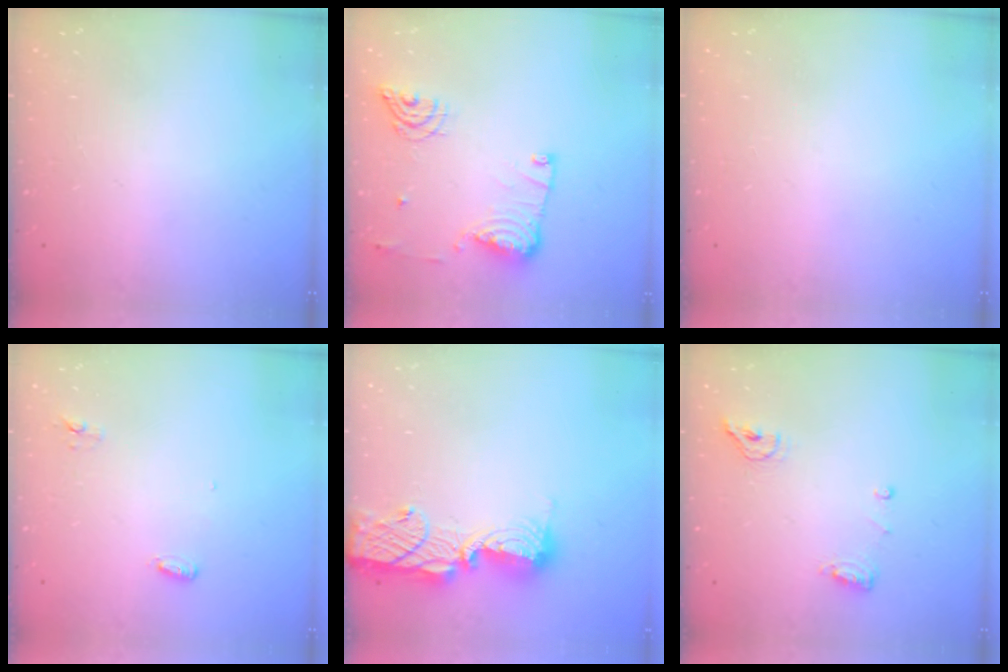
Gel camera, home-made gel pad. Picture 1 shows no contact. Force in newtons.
{"total": 13.4, "press": 13.4, "slide": 0.6}
{"total": 0.0}
{"total": 3.6, "press": 3.5, "slide": 0.9}
{"total": 13.6, "press": 13.5, "slide": 1.0}
{"total": 8.1, "press": 7.2, "slide": 3.7}